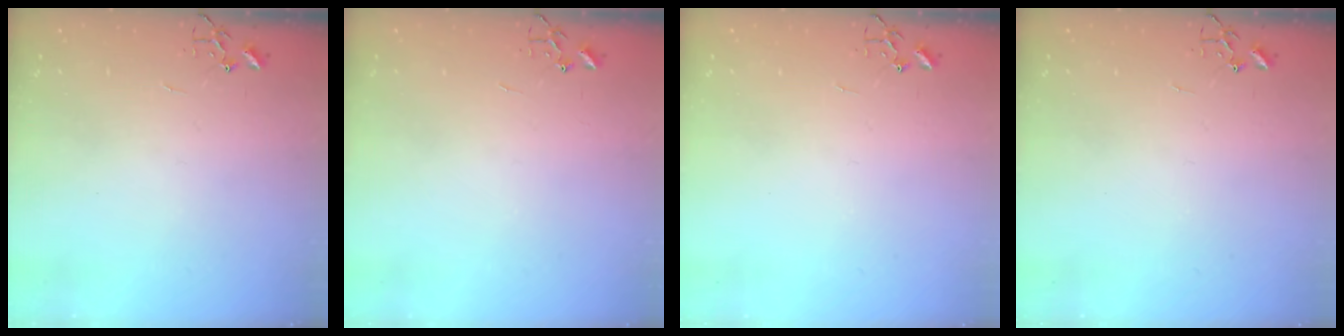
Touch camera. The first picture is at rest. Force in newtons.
{"total": 0.0}
{"total": 0.0}
{"total": 0.0}